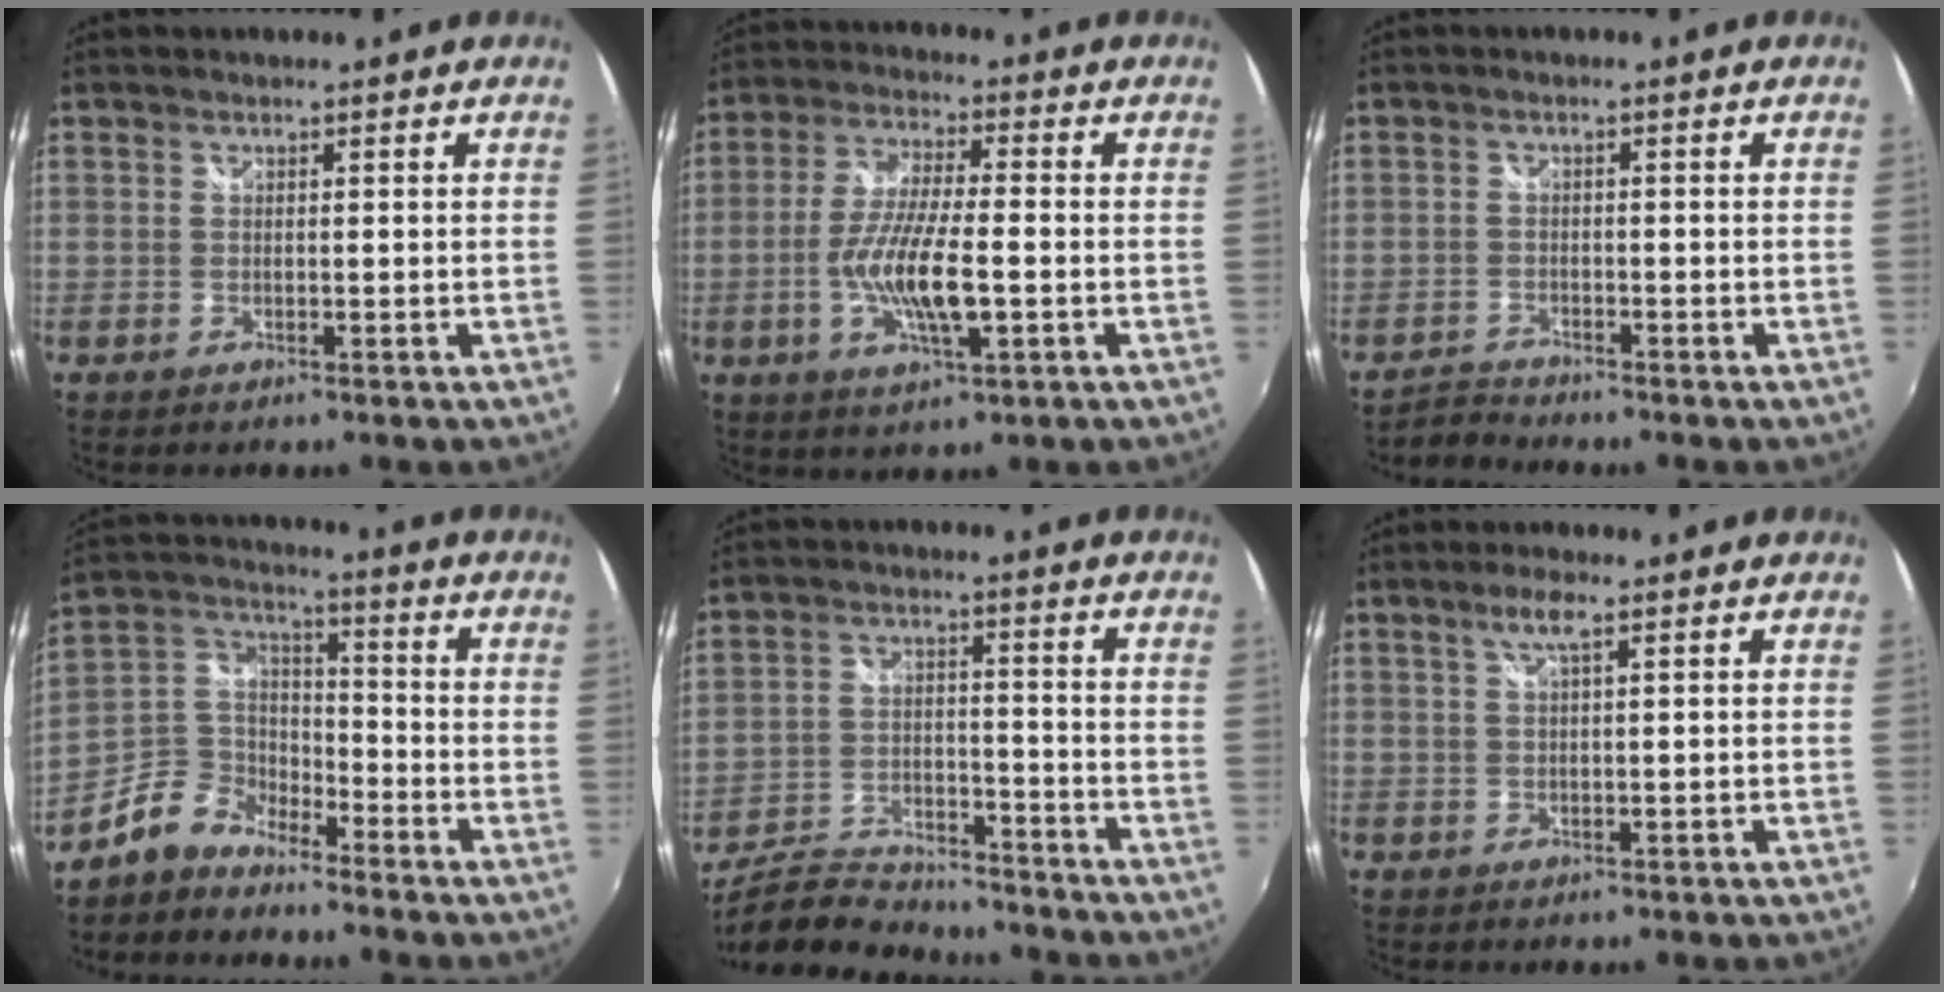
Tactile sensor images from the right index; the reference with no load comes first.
{"total": 11.5, "force": [-2.8, 2.6, 10.9], "torque": [-0.216, -0.008, -0.054]}
{"total": 2.8, "force": [-2.7, 0.4, -0.4], "torque": [-0.003, -0.001, -0.057]}
{"total": 8.0, "force": [-6.4, 4.1, 2.2], "torque": [-0.055, 0.033, -0.140]}
{"total": 18.6, "force": [-16.3, 5.4, 7.1], "torque": [-0.157, -0.013, -0.263]}
{"total": 2.6, "force": [1.3, 0.0, 2.3], "torque": [-0.043, 0.004, 0.023]}